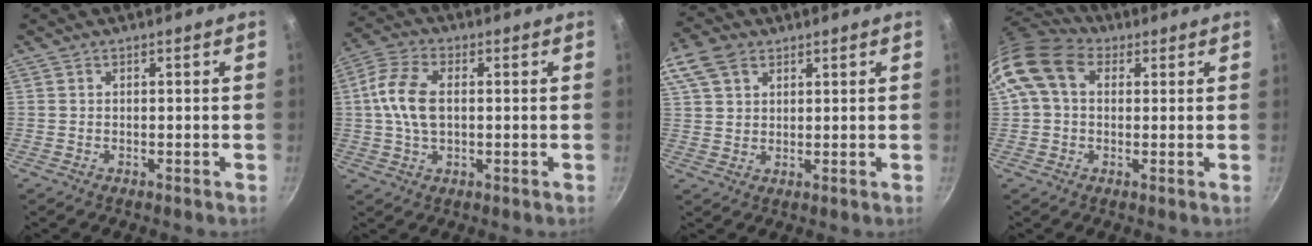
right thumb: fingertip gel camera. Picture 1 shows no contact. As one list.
[{"total": 9.4, "force": [0.7, 5.6, 7.6], "torque": [-0.149, 0.017, 0.007]}, {"total": 9.9, "force": [5.1, 6.6, 5.2], "torque": [-0.102, 0.010, 0.094]}, {"total": 14.0, "force": [3.8, 10.1, 8.9], "torque": [-0.171, 0.026, 0.053]}]